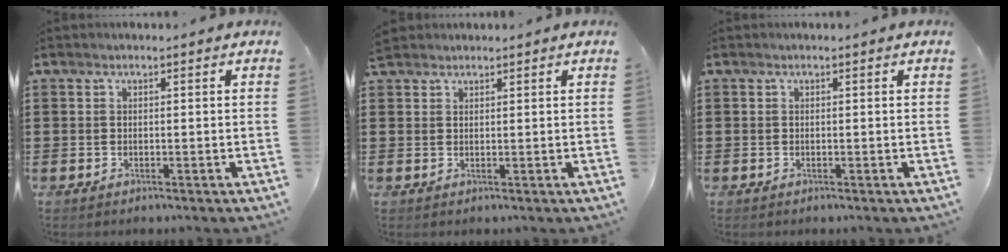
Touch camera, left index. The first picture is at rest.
{"total": 1.6, "force": [1.5, 0.6, 0.1], "torque": [-0.007, 0.002, 0.030]}
{"total": 0.0}